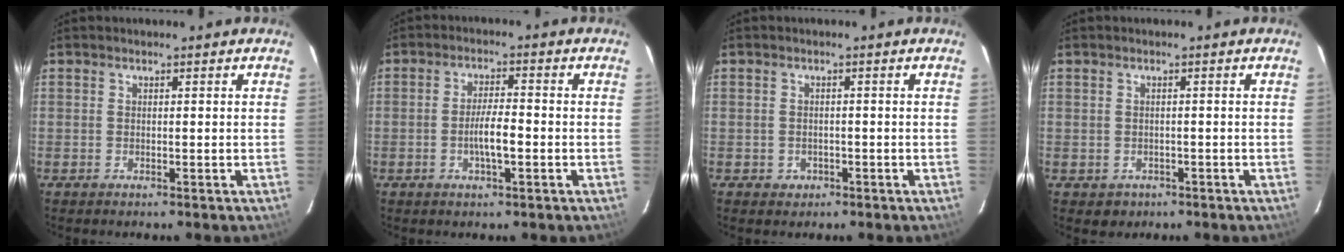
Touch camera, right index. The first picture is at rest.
{"total": 4.8, "force": [-1.4, 0.9, 4.5], "torque": [-0.084, 0.000, -0.023]}
{"total": 2.1, "force": [-0.9, 1.9, 0.3], "torque": [-0.008, 0.002, -0.008]}
{"total": 2.2, "force": [-0.8, 2.0, 0.3], "torque": [-0.010, 0.000, -0.002]}